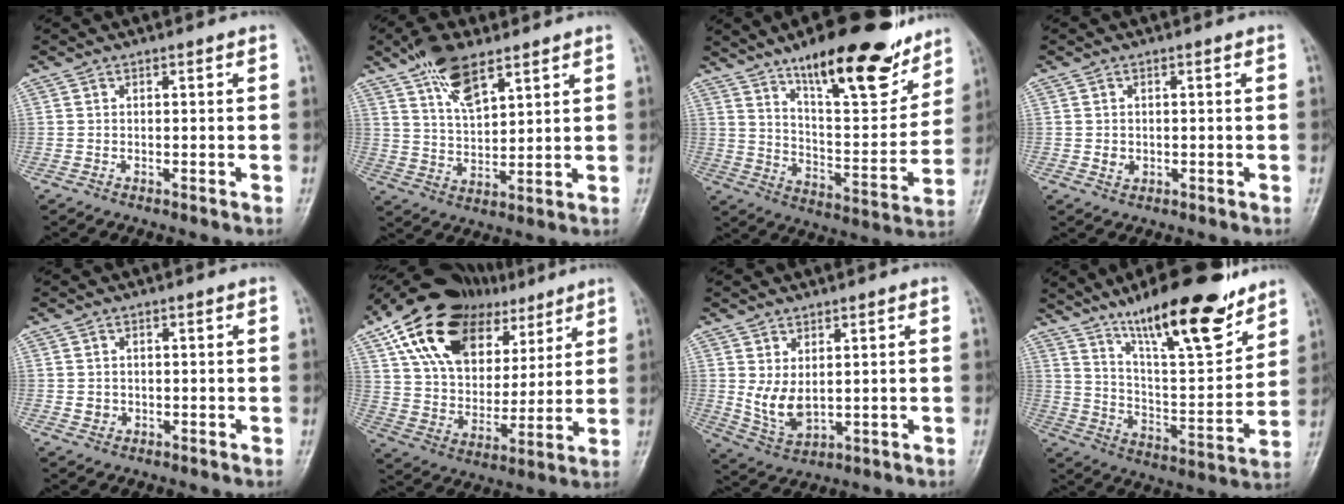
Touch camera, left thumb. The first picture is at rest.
{"total": 10.0, "force": [6.4, 4.2, 6.6], "torque": [-0.105, -0.029, 0.121]}
{"total": 23.1, "force": [15.5, 6.9, 15.6], "torque": [-0.193, -0.073, 0.250]}
{"total": 2.1, "force": [-0.2, 1.8, 1.1], "torque": [-0.011, 0.002, -0.001]}
{"total": 2.0, "force": [-0.2, 1.9, 0.8], "torque": [-0.003, 0.004, -0.001]}
{"total": 22.5, "force": [11.5, 14.5, 12.8], "torque": [-0.189, -0.013, 0.200]}
{"total": 6.6, "force": [1.0, 3.9, 5.1], "torque": [-0.088, -0.012, 0.037]}
{"total": 20.9, "force": [14.5, 5.3, 14.1], "torque": [-0.189, -0.077, 0.241]}